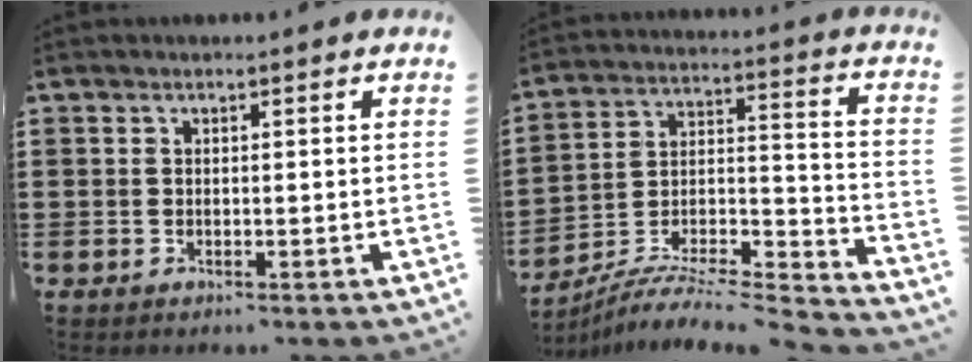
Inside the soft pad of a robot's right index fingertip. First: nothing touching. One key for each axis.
{"total": 6.9, "fx": -6.3, "fy": 0.9, "fz": 2.5, "tx": -0.043, "ty": -0.003, "tz": -0.131}